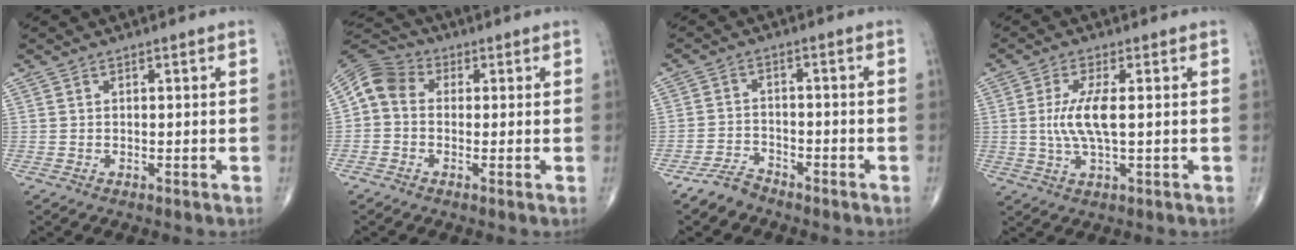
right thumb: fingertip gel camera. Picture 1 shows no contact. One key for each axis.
{"total": 7.0, "fx": 0.4, "fy": 5.6, "fz": 4.1, "tx": -0.068, "ty": 0.021, "tz": -0.011}
{"total": 4.0, "fx": -3.5, "fy": 1.7, "fz": 0.8, "tx": -0.015, "ty": 0.015, "tz": -0.069}
{"total": 6.6, "fx": 0.4, "fy": 1.5, "fz": 6.4, "tx": -0.149, "ty": -0.006, "tz": 0.009}